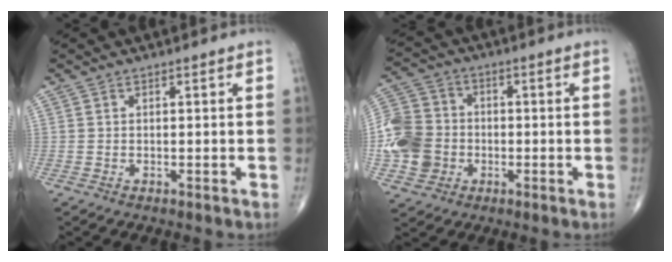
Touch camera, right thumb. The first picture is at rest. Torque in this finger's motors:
{"motor_torque": [0.10, 0.09, 0.32, -0.28, 0.04]}